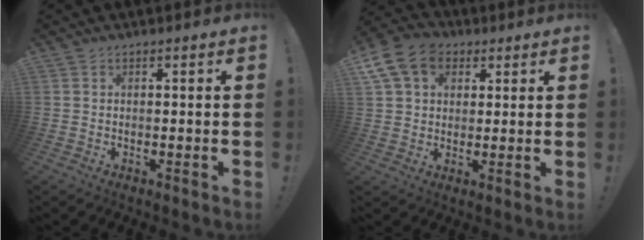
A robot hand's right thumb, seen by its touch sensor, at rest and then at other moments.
{"total": 13.4, "force": [5.5, 10.1, 6.9], "torque": [-0.111, -0.018, 0.110]}